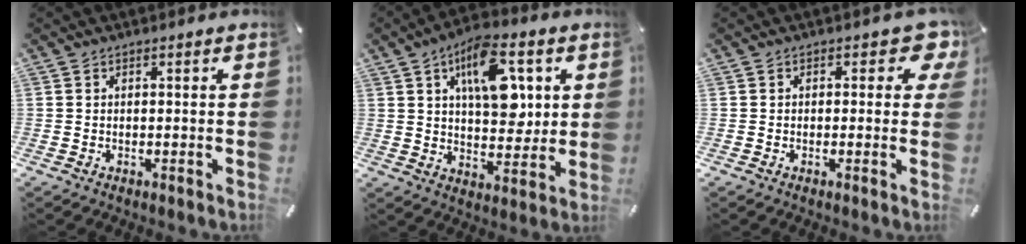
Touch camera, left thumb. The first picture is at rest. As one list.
[{"total": 15.4, "force": [5.6, 8.6, 11.5], "torque": [-0.160, -0.007, 0.096]}, {"total": 4.8, "force": [1.6, 2.7, 3.6], "torque": [-0.033, -0.005, 0.020]}]